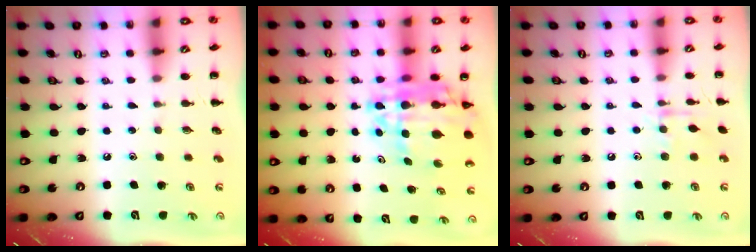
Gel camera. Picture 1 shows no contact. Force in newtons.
{"total": 14.2, "press": 13.6, "slide": 4.3}
{"total": 7.4, "press": 7.3, "slide": 1.4}